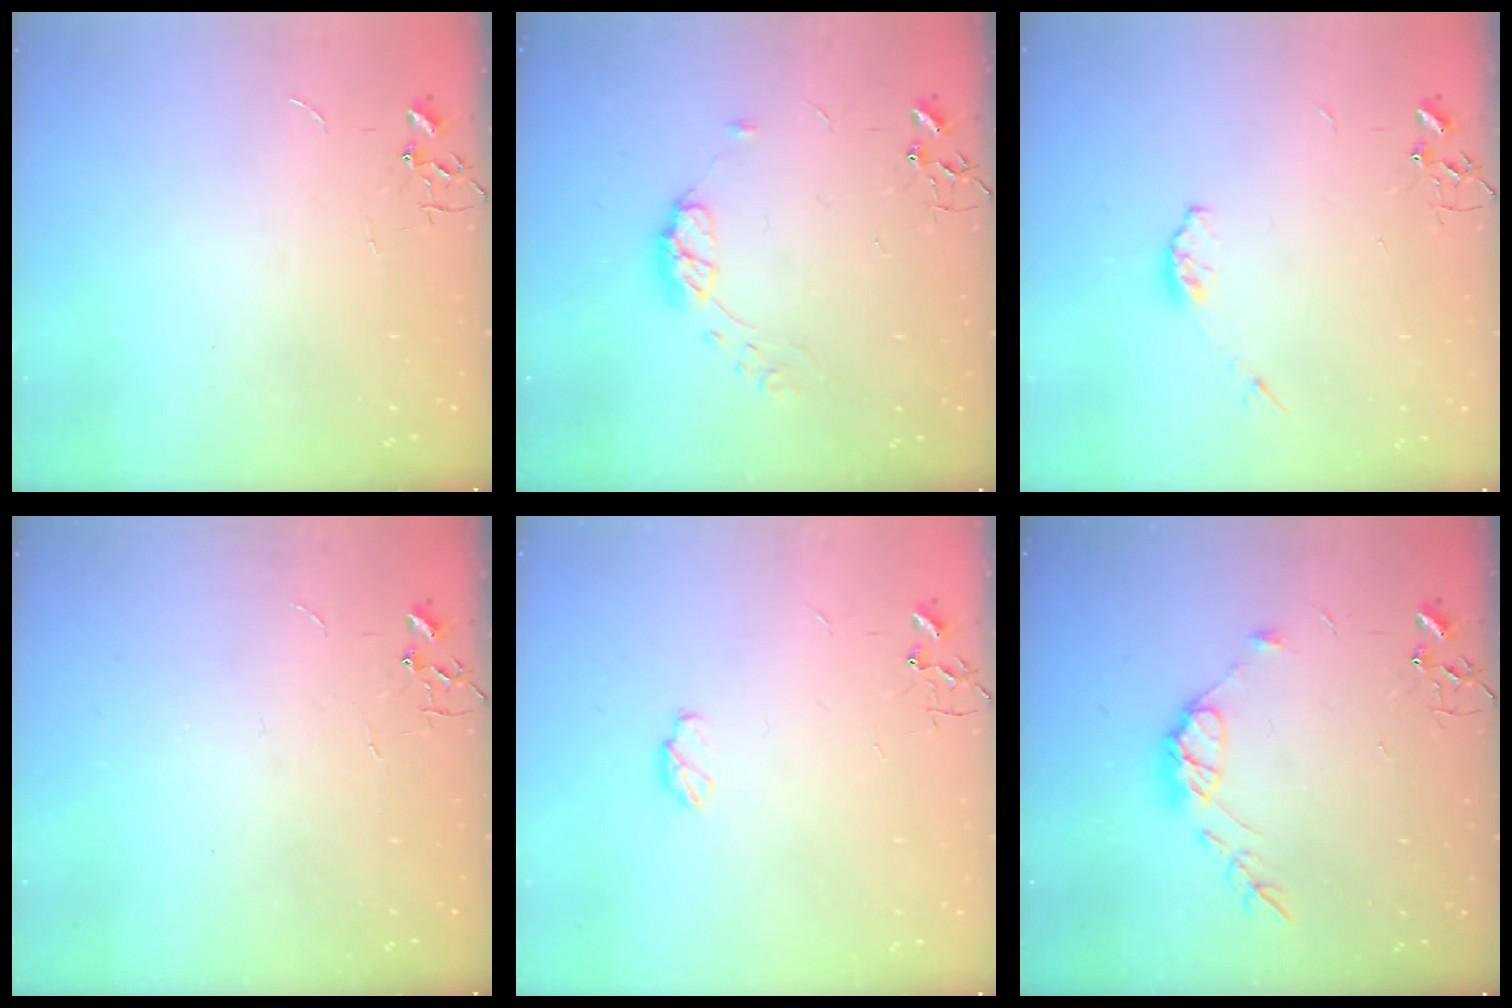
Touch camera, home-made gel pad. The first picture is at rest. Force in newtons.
{"total": 8.7, "press": 8.7, "slide": 0.1}
{"total": 4.1, "press": 4.0, "slide": 0.7}
{"total": 0.0}
{"total": 4.6, "press": 4.6, "slide": 0.6}
{"total": 9.8, "press": 9.8, "slide": 0.7}